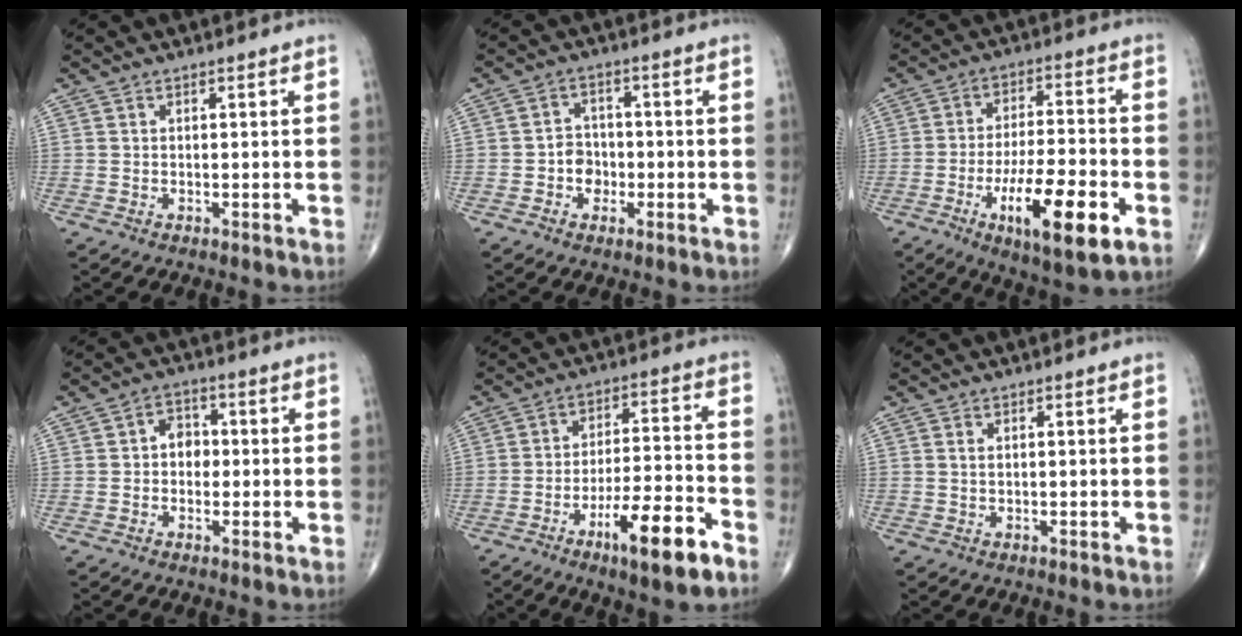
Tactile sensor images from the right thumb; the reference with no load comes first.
{"total": 4.4, "force": [-1.2, 3.8, 2.0], "torque": [-0.006, 0.012, -0.029]}
{"total": 16.1, "force": [-6.2, 4.6, 14.2], "torque": [-0.238, 0.013, -0.095]}
{"total": 4.3, "force": [-0.1, 3.4, 2.6], "torque": [-0.016, 0.013, -0.012]}
{"total": 13.3, "force": [-7.3, 2.9, 10.8], "torque": [-0.178, 0.042, -0.113]}
{"total": 2.5, "force": [0.6, 1.6, 1.8], "torque": [-0.034, -0.001, 0.010]}